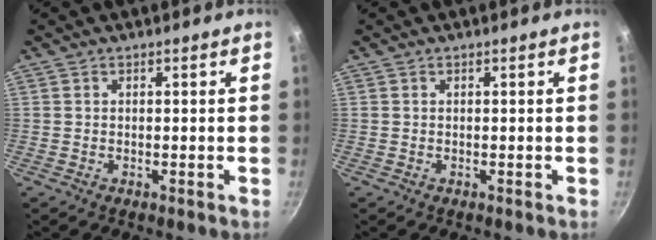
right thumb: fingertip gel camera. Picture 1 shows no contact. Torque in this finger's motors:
{"motor_torque": [-0.05, 0.00, 0.10, -0.10, 0.00]}